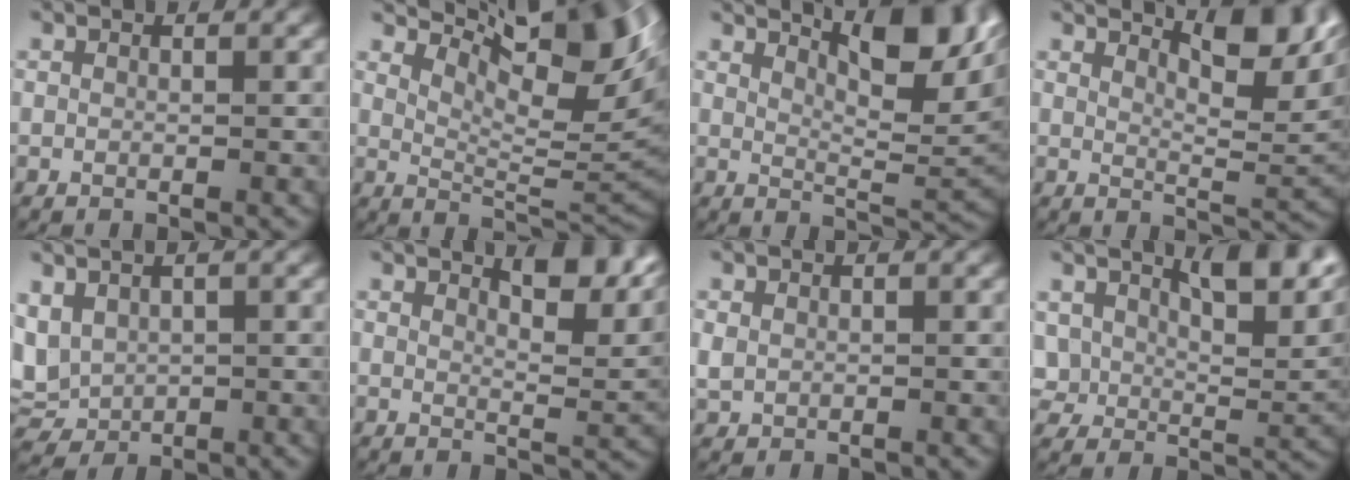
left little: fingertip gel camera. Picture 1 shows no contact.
{"total": 11.1, "force": [5.7, 3.5, 8.8], "torque": [-0.129, 0.004, 0.099]}
{"total": 9.7, "force": [4.8, 2.5, 8.0], "torque": [-0.115, 0.010, 0.080]}
{"total": 7.6, "force": [4.3, 1.9, 5.9], "torque": [-0.077, 0.005, 0.070]}
{"total": 4.2, "force": [0.8, 3.2, 2.5], "torque": [-0.061, -0.005, 0.021]}
{"total": 6.0, "force": [3.9, 1.8, 4.3], "torque": [-0.054, 0.002, 0.055]}
{"total": 1.1, "force": [0.1, 0.9, 0.5], "torque": [-0.014, -0.001, 0.005]}
{"total": 8.6, "force": [5.0, 4.3, 5.5], "torque": [-0.094, -0.003, 0.085]}